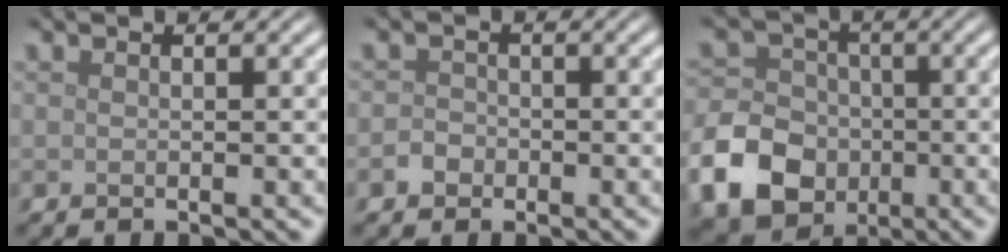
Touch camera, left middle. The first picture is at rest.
{"total": 1.3, "force": [-0.6, 1.1, 0.4], "torque": [-0.001, 0.002, -0.014]}
{"total": 9.0, "force": [-3.5, 7.0, 4.3], "torque": [-0.092, -0.017, -0.084]}